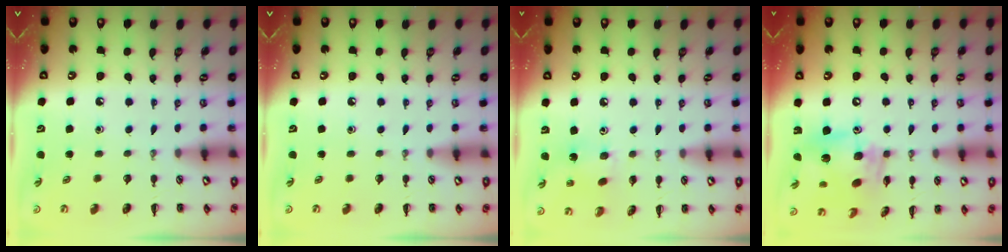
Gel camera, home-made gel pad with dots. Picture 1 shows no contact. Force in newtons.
{"total": 0.0}
{"total": 2.3, "press": 2.2, "slide": 0.5}
{"total": 13.6, "press": 13.4, "slide": 2.5}